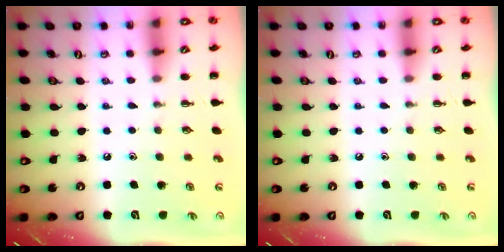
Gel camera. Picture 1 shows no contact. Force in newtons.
{"total": 0.0}